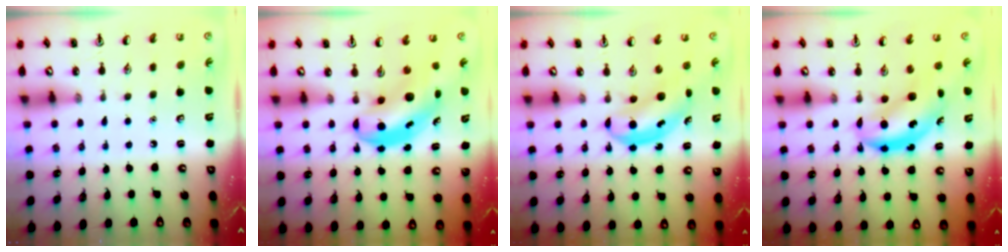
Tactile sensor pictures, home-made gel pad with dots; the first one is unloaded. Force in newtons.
{"total": 5.7, "press": 5.4, "slide": 1.5}
{"total": 5.9, "press": 5.8, "slide": 1.2}
{"total": 6.2, "press": 6.0, "slide": 1.4}